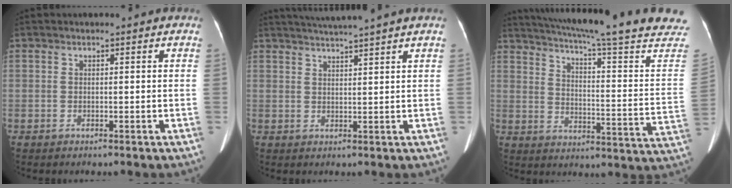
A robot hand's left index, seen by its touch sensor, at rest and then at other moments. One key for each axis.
{"total": 6.6, "fx": 5.8, "fy": -1.6, "fz": 2.6, "tx": -0.045, "ty": 0.012, "tz": 0.083}
{"total": 28.4, "fx": 24.2, "fy": 0.4, "fz": 14.8, "tx": -0.229, "ty": -0.069, "tz": 0.300}